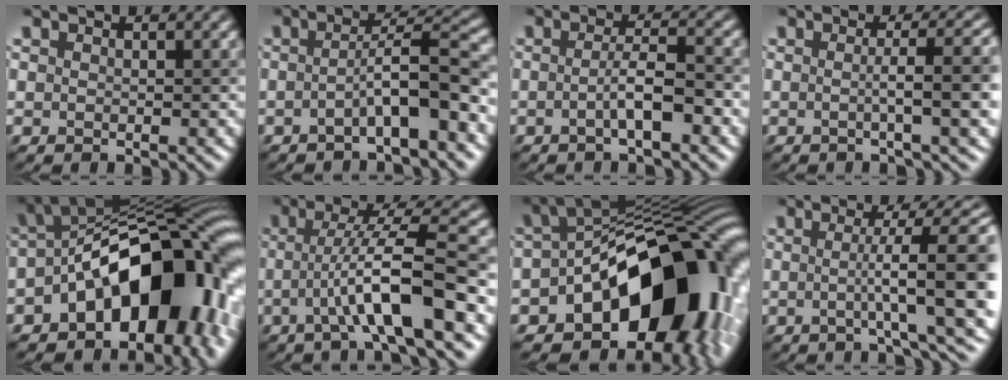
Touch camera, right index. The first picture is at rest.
{"total": 4.7, "force": [-1.8, 0.6, 4.3], "torque": [-0.066, 0.020, -0.033]}
{"total": 2.9, "force": [-1.0, 0.3, 2.7], "torque": [-0.048, 0.007, -0.017]}
{"total": 5.4, "force": [0.0, 1.0, 5.3], "torque": [-0.067, 0.008, 0.002]}
{"total": 15.3, "force": [-4.6, 8.5, 11.8], "torque": [-0.117, 0.017, -0.081]}
{"total": 7.1, "force": [-1.8, 0.6, 6.9], "torque": [-0.117, 0.015, -0.029]}
{"total": 17.3, "force": [-5.3, 10.7, 12.5], "torque": [-0.156, -0.001, -0.081]}
{"total": 9.8, "force": [0.3, 1.7, 9.6], "torque": [-0.111, 0.016, 0.005]}